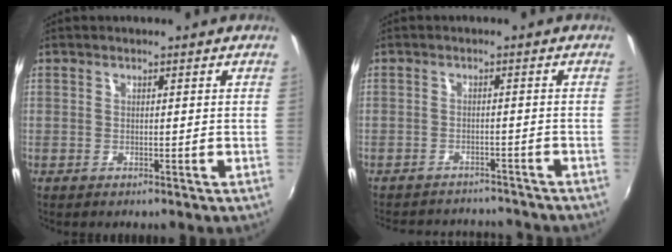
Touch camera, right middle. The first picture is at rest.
{"total": 10.9, "force": [-10.0, 3.1, 3.2], "torque": [-0.078, -0.001, -0.135]}